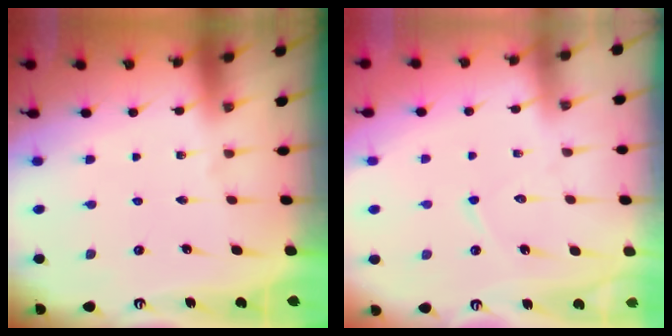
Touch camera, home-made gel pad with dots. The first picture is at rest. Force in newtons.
{"total": 5.8, "press": 5.8, "slide": 0.3}